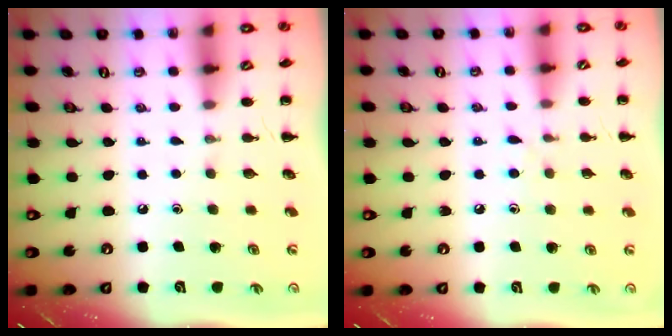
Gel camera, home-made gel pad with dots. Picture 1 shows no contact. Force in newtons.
{"total": 4.3, "press": 4.0, "slide": 1.7}